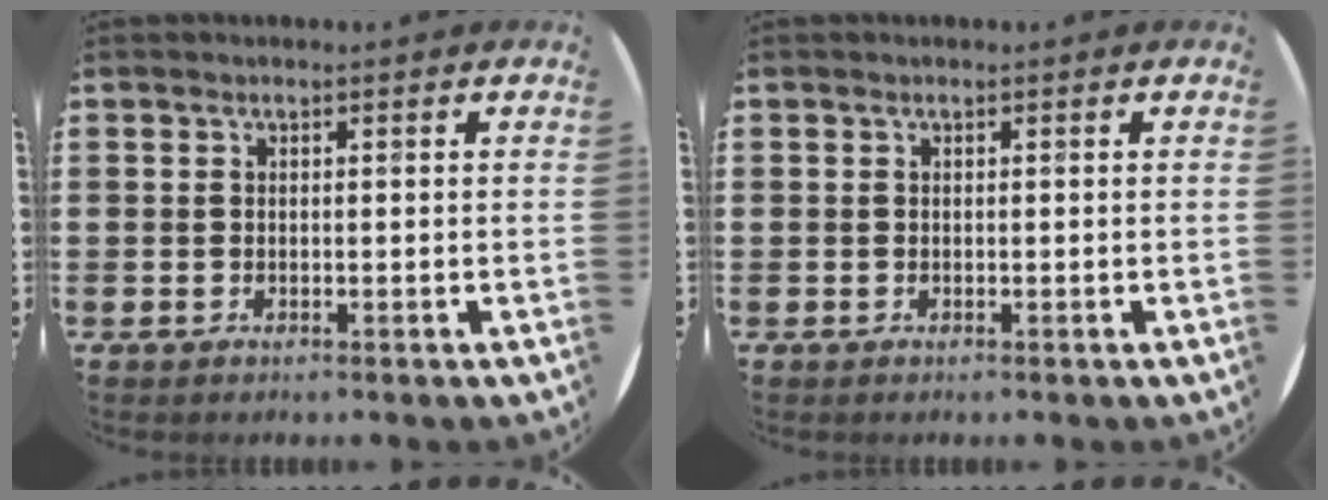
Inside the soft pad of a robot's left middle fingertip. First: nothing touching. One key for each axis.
{"total": 0.0}